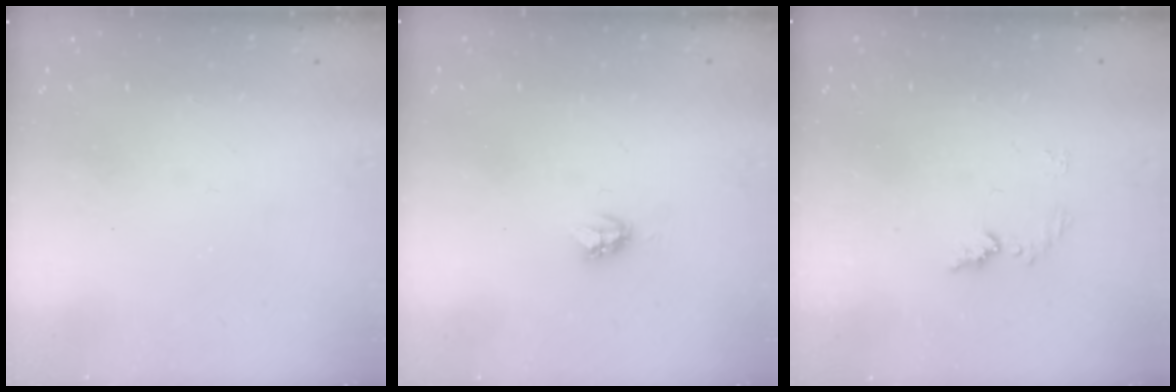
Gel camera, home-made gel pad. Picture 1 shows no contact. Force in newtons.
{"total": 2.8, "press": 2.7, "slide": 0.4}
{"total": 7.2, "press": 7.2, "slide": 0.7}